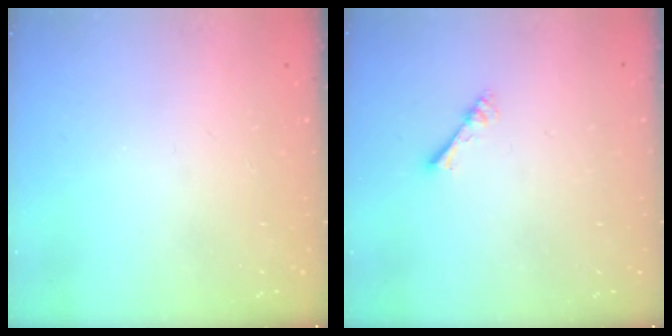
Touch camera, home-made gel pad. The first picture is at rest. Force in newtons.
{"total": 2.4, "press": 2.4, "slide": 0.2}